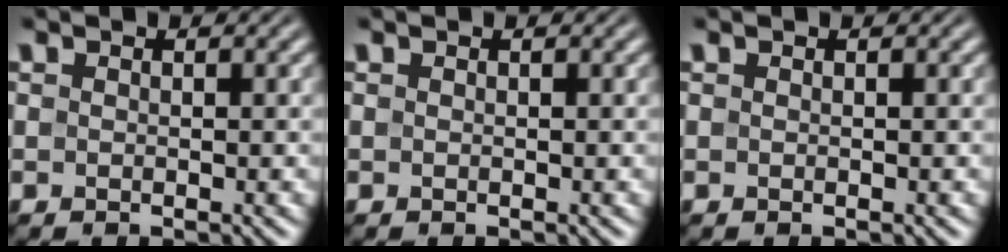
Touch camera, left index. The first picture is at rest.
{"total": 0.0}
{"total": 0.0}